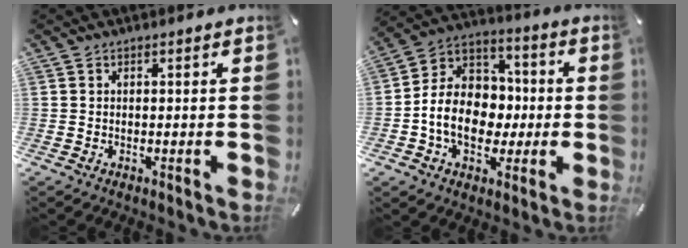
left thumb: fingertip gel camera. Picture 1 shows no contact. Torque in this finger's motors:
{"motor_torque": [0.57, 0.79, 1.44, 0.27, 0.53]}